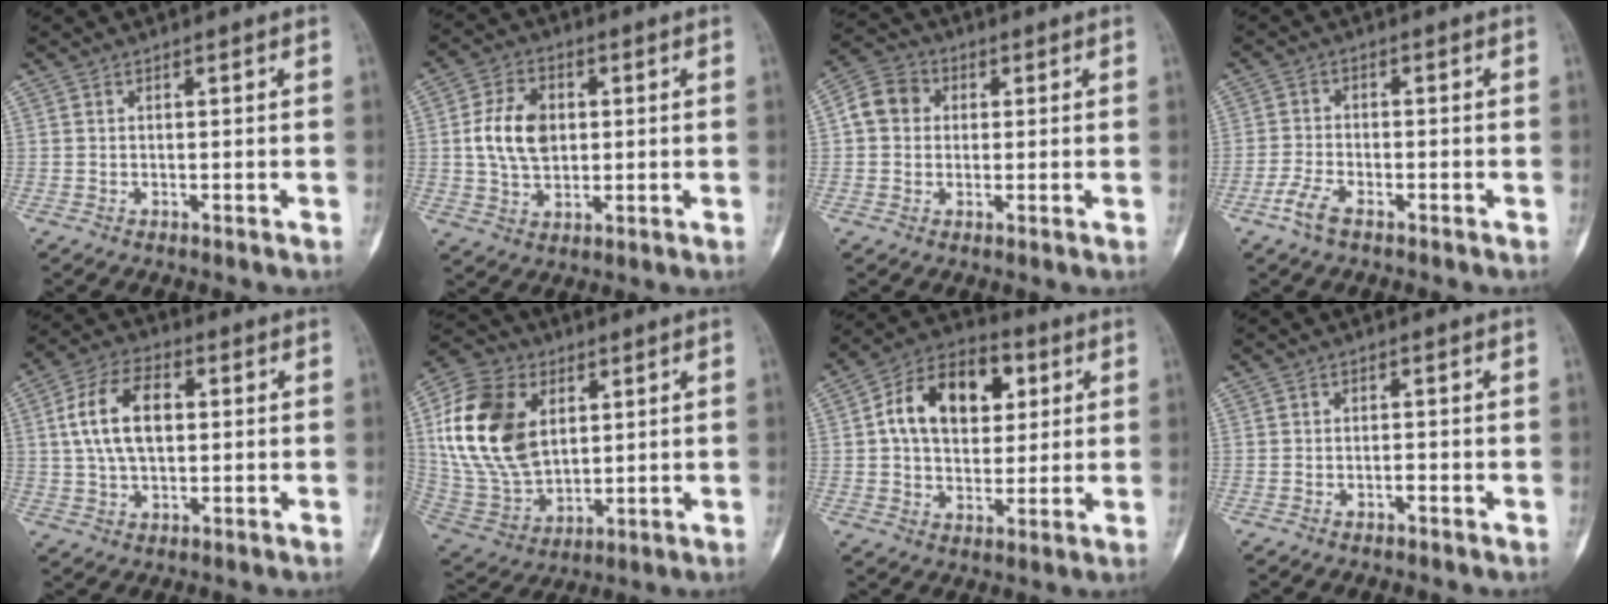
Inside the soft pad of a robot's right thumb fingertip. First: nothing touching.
{"total": 10.1, "force": [1.1, 6.9, 7.2], "torque": [-0.117, 0.001, 0.023]}
{"total": 6.7, "force": [0.9, 5.8, 3.2], "torque": [-0.047, 0.016, 0.004]}
{"total": 3.9, "force": [-2.6, 1.5, 2.6], "torque": [-0.063, 0.011, -0.054]}
{"total": 11.9, "force": [1.9, 7.0, 9.4], "torque": [-0.164, 0.013, 0.031]}
{"total": 20.5, "force": [4.9, 13.8, 14.3], "torque": [-0.269, -0.010, 0.100]}
{"total": 16.2, "force": [3.9, 10.9, 11.3], "torque": [-0.150, 0.010, 0.058]}
{"total": 0.7, "force": [-0.5, 0.3, 0.5], "torque": [-0.008, 0.003, -0.010]}